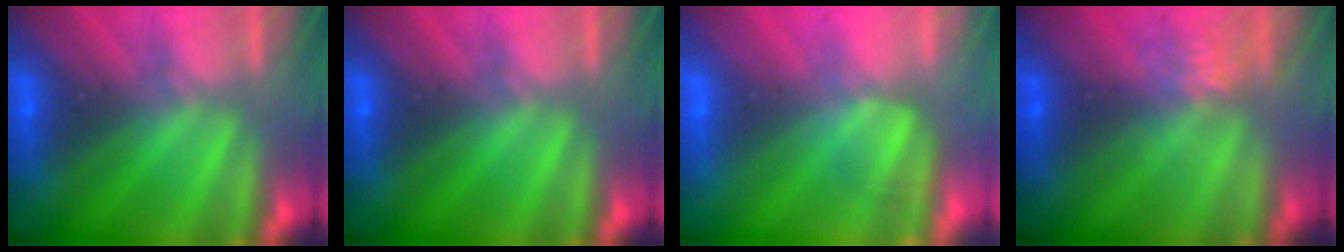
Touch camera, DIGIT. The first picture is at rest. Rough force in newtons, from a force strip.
{"total": 0.0}
{"total": 4.5}
{"total": 4.0}